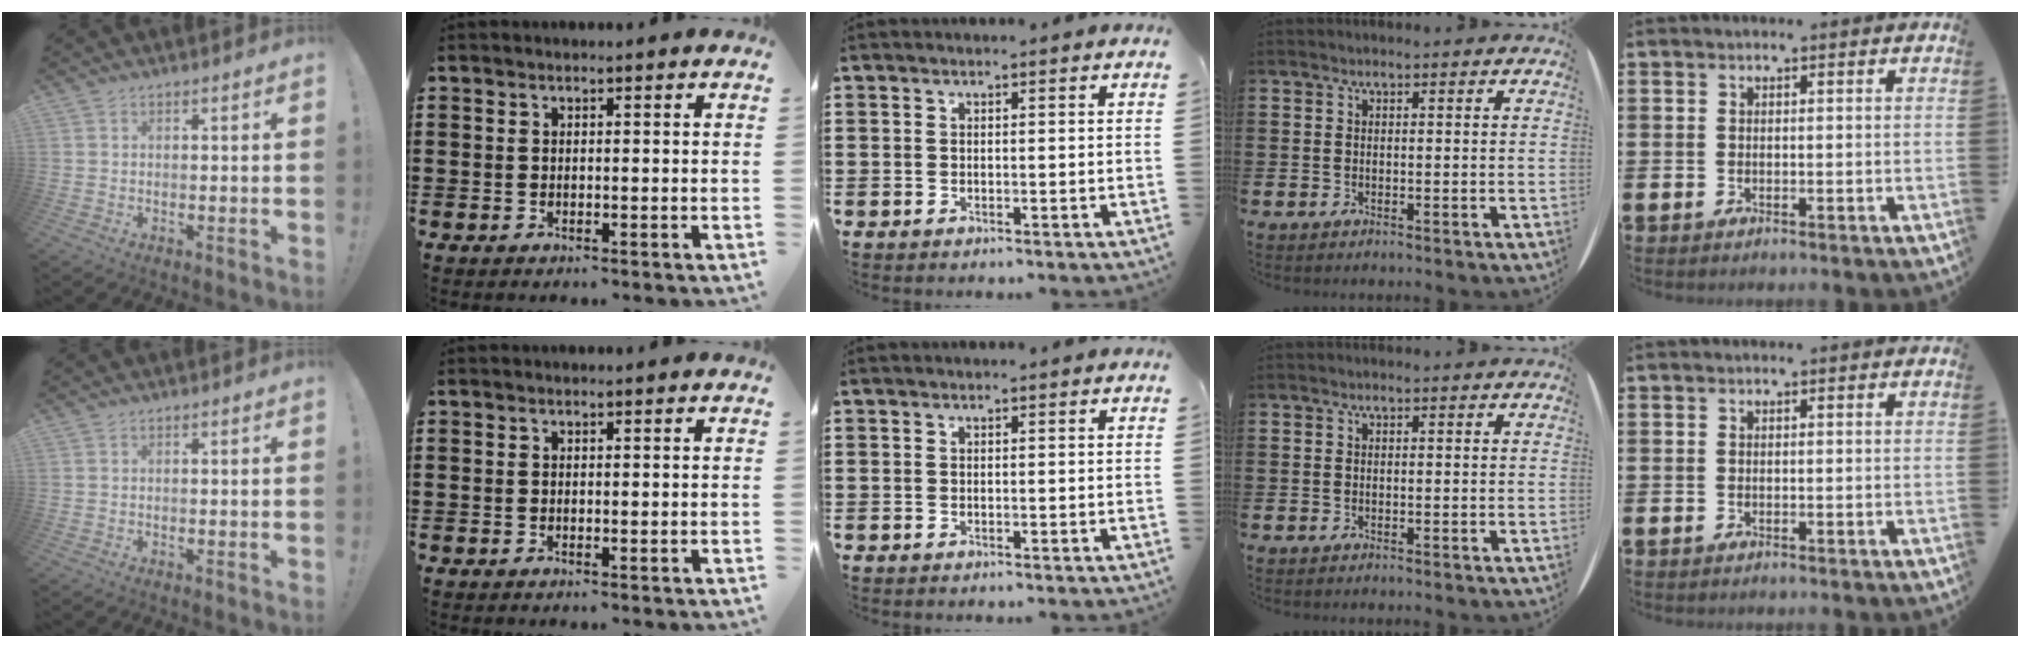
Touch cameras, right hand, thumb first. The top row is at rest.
{}